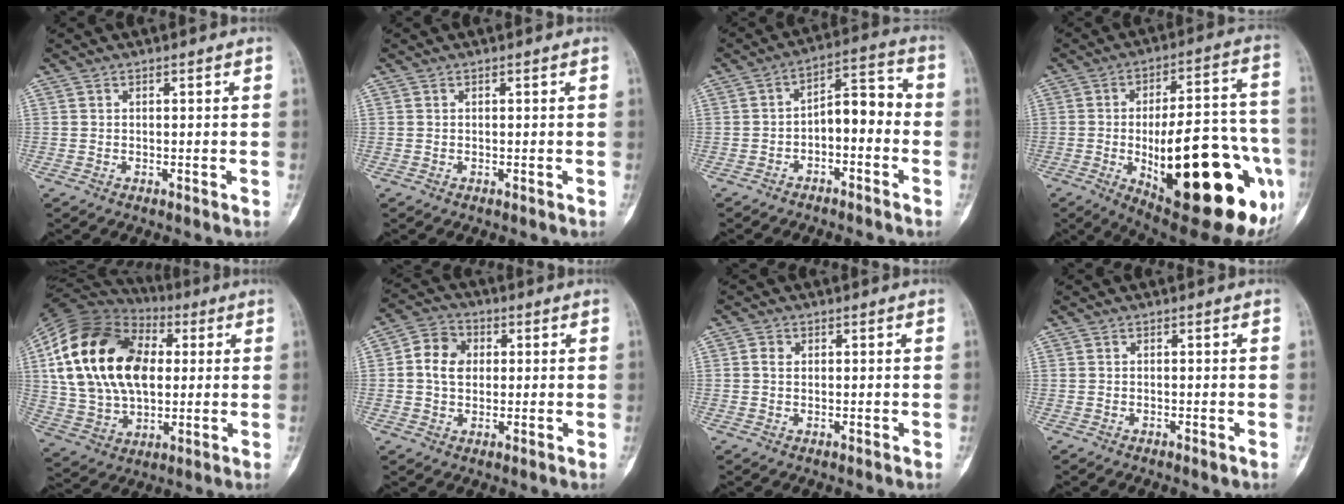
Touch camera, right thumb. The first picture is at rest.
{"total": 0.0}
{"total": 8.4, "force": [-2.6, 4.4, 6.6], "torque": [-0.085, 0.052, -0.047]}
{"total": 33.4, "force": [-10.0, 11.9, 29.5], "torque": [-0.344, 0.015, -0.119]}
{"total": 25.9, "force": [4.9, 16.5, 19.3], "torque": [-0.356, 0.006, 0.085]}
{"total": 7.7, "force": [0.8, 6.3, 4.3], "torque": [-0.061, 0.012, 0.005]}
{"total": 1.5, "force": [0.3, 1.3, 0.8], "torque": [-0.012, 0.002, 0.004]}
{"total": 0.7, "force": [-0.4, 0.2, 0.6], "torque": [-0.009, -0.002, -0.004]}